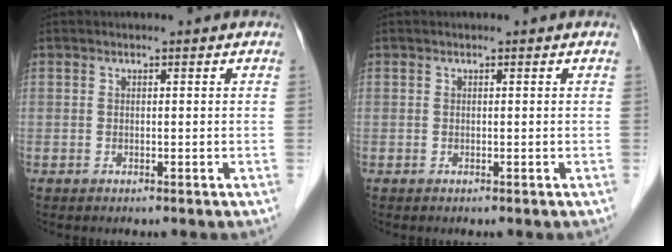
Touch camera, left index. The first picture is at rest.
{"total": 0.0}